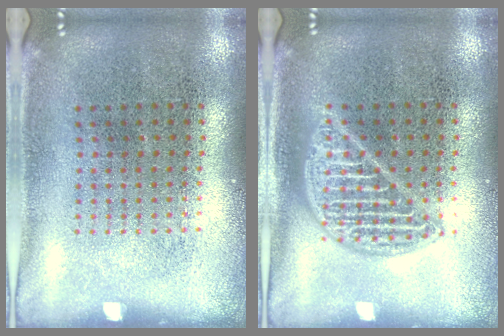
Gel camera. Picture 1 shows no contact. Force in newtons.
{"total": 2.1, "press": 2.1, "slide": 0.2}